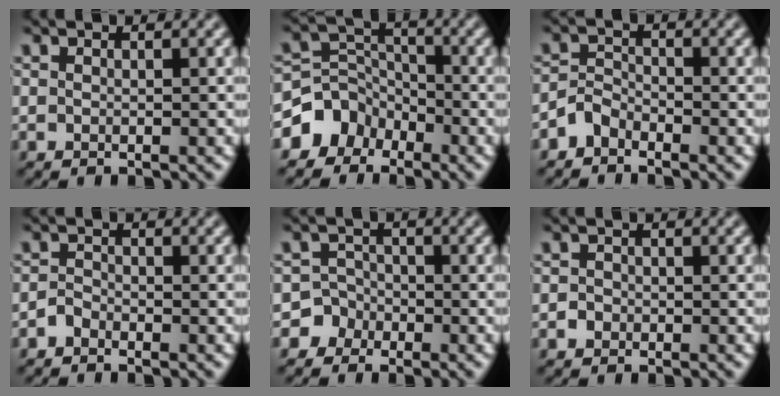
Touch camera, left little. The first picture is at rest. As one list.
[{"total": 5.0, "force": [-3.2, 3.7, 0.7], "torque": [0.012, 0.016, -0.073]}, {"total": 2.0, "force": [-1.7, 1.0, 0.4], "torque": [-0.007, 0.010, -0.038]}, {"total": 1.1, "force": [-0.9, 0.6, 0.3], "torque": [-0.007, 0.004, -0.020]}, {"total": 3.6, "force": [-2.0, 2.9, -0.3], "torque": [0.047, 0.004, -0.043]}, {"total": 0.8, "force": [-0.4, 0.7, 0.1], "torque": [0.000, -0.001, -0.010]}]